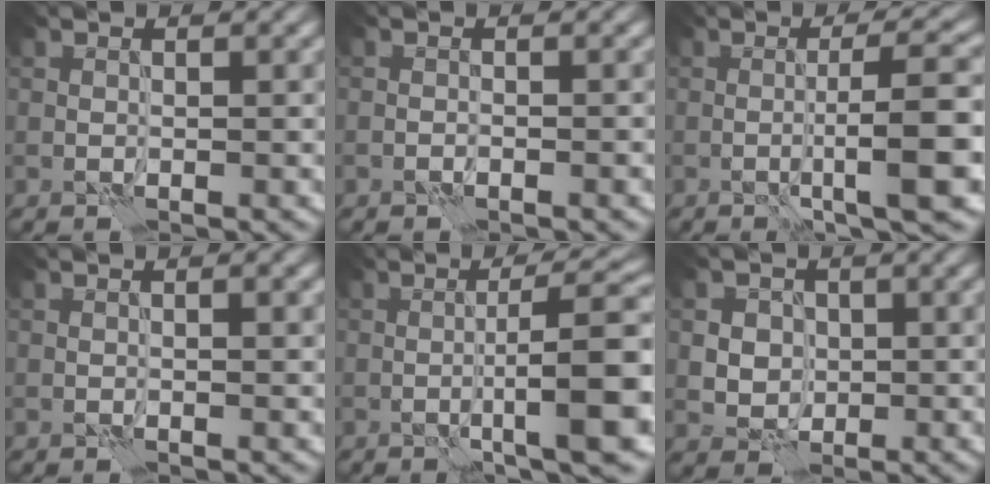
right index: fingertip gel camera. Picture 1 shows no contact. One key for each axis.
{"total": 0.7, "fx": -0.6, "fy": 0.1, "fz": 0.3, "tx": -0.004, "ty": 0.002, "tz": -0.012}
{"total": 6.6, "fx": -1.2, "fy": 1.0, "fz": 6.4, "tx": -0.083, "ty": 0.014, "tz": -0.024}
{"total": 0.8, "fx": 0.3, "fy": 0.1, "fz": 0.7, "tx": -0.012, "ty": -0.002, "tz": 0.002}
{"total": 8.4, "fx": -1.5, "fy": 1.4, "fz": 8.1, "tx": -0.106, "ty": 0.015, "tz": -0.027}
{"total": 3.5, "fx": 0.6, "fy": 3.3, "fz": 1.2, "tx": -0.008, "ty": 0.004, "tz": 0.005}